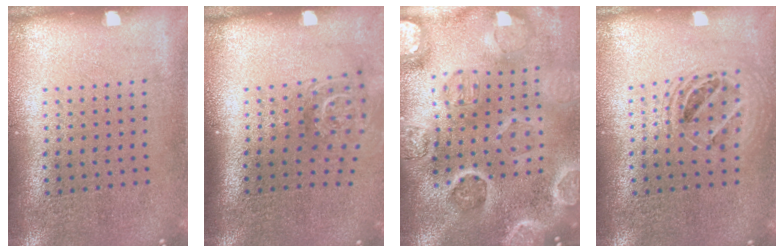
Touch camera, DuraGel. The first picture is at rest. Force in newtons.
{"total": 1.9, "press": 1.3, "slide": 1.4}
{"total": 4.3, "press": 3.9, "slide": 1.6}
{"total": 1.5, "press": 1.4, "slide": 0.7}